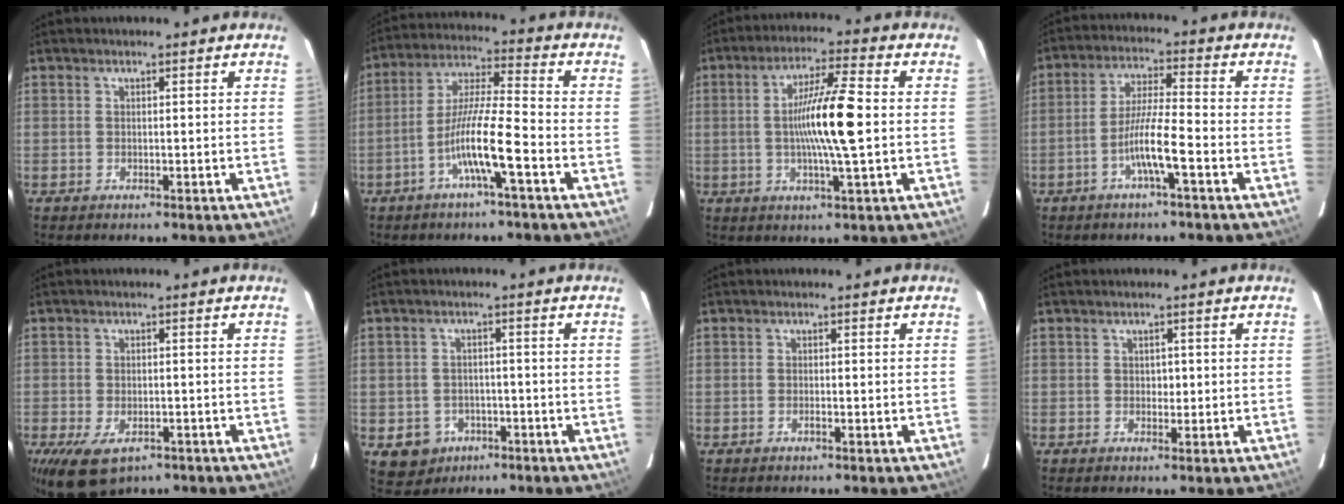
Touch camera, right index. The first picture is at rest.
{"total": 10.4, "force": [-4.3, 0.0, 9.5], "torque": [-0.184, 0.006, -0.082]}
{"total": 11.1, "force": [-0.1, 0.1, 11.1], "torque": [-0.204, 0.001, -0.006]}
{"total": 7.5, "force": [-3.0, -0.1, 6.8], "torque": [-0.133, 0.006, -0.058]}
{"total": 8.6, "force": [-5.2, 4.7, 5.0], "torque": [-0.103, -0.013, -0.075]}
{"total": 5.5, "force": [-2.3, 4.9, 1.1], "torque": [-0.021, 0.006, -0.024]}
{"total": 0.6, "force": [-0.3, 0.0, 0.5], "torque": [-0.013, 0.000, -0.005]}
{"total": 1.2, "force": [0.1, 0.9, 0.8], "torque": [-0.009, 0.001, 0.001]}